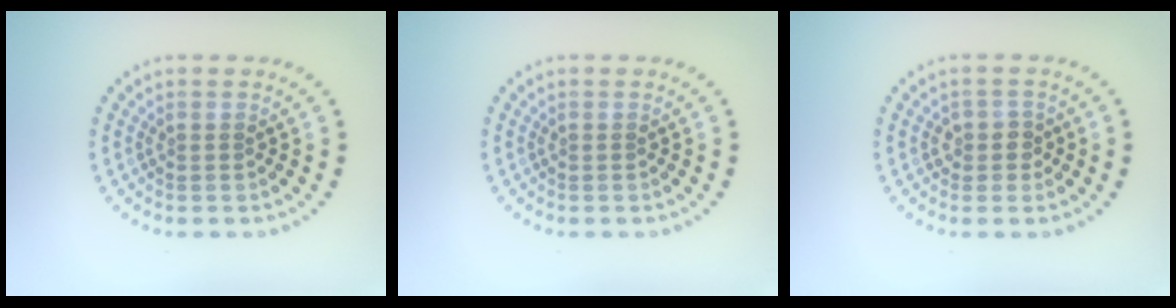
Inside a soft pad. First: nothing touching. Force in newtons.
{"total": 0.0}
{"total": 1.8, "press": 1.5, "slide": 1.0}